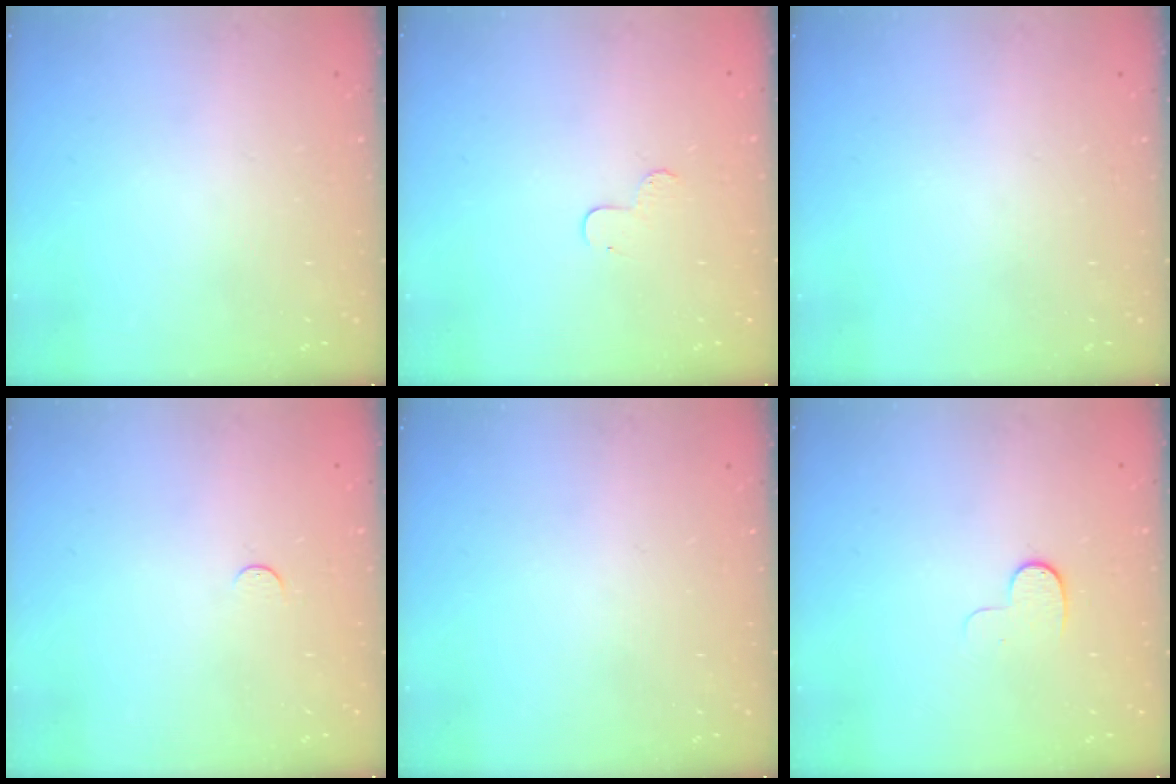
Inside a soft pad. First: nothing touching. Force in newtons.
{"total": 4.6, "press": 4.6, "slide": 0.4}
{"total": 0.0}
{"total": 3.0, "press": 3.0, "slide": 0.3}
{"total": 0.0}
{"total": 4.9, "press": 4.8, "slide": 1.2}